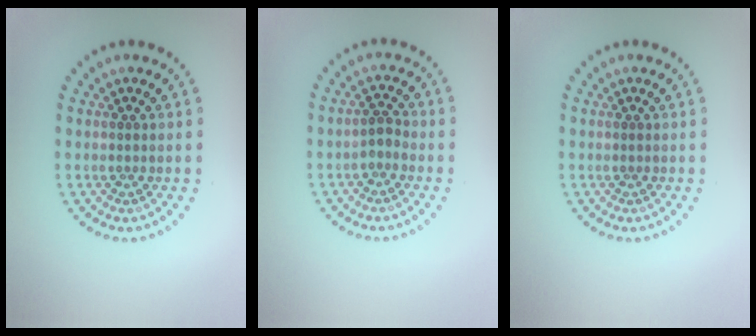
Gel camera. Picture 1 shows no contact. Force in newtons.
{"total": 1.3, "press": 1.0, "slide": 0.8}
{"total": 0.0}